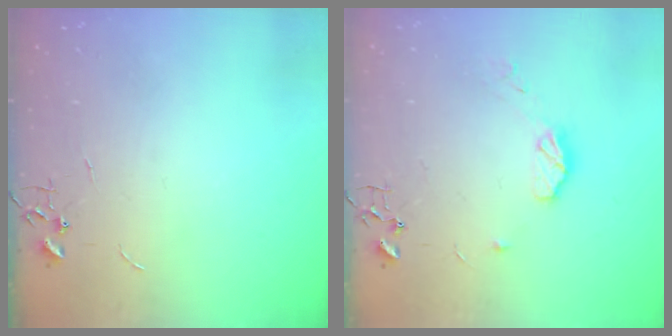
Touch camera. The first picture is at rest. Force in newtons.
{"total": 7.4, "press": 7.4, "slide": 0.6}